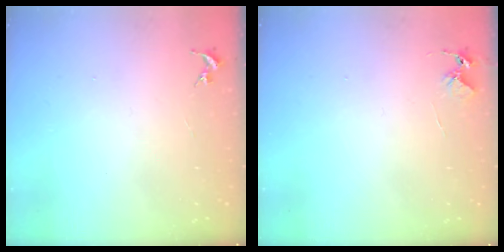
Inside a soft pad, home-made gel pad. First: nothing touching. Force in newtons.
{"total": 4.9, "press": 4.9, "slide": 0.3}